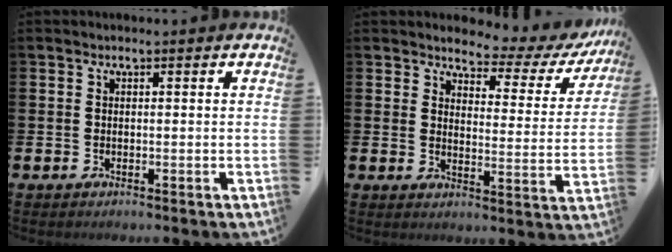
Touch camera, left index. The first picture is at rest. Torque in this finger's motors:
{"motor_torque": [0.98, -1.16, 0.10, 0.05]}